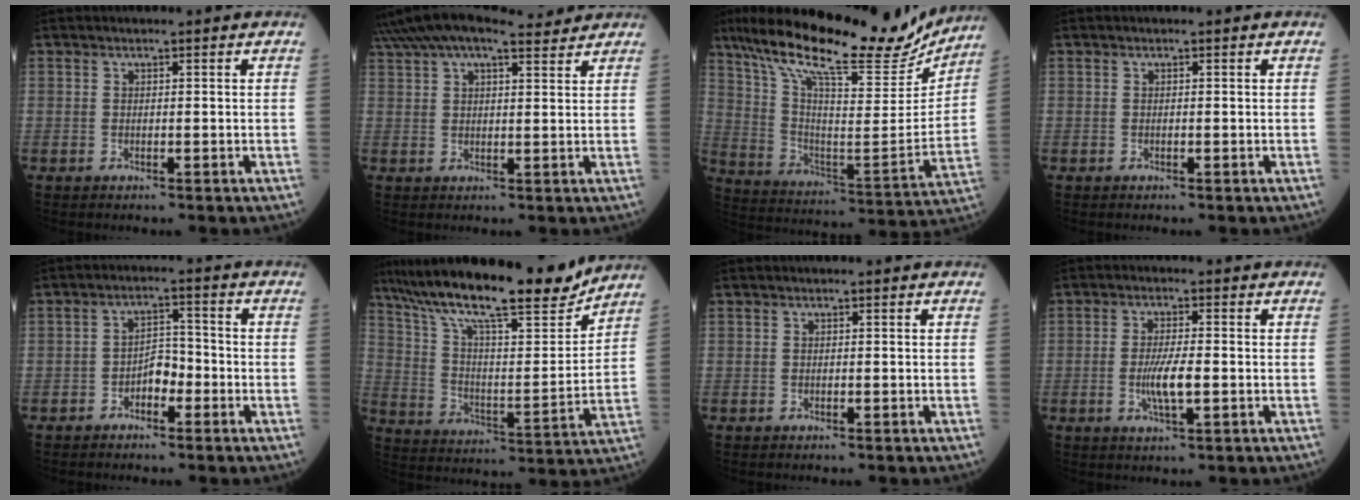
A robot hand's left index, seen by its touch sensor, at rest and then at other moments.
{"total": 12.3, "force": [10.5, 2.9, 5.6], "torque": [-0.109, 0.049, 0.164]}
{"total": 25.5, "force": [21.2, 5.3, 13.2], "torque": [-0.232, -0.011, 0.319]}
{"total": 0.0}
{"total": 3.7, "force": [-1.9, 2.0, 2.6], "torque": [-0.042, 0.012, -0.038]}
{"total": 21.5, "force": [18.0, 2.7, 11.4], "torque": [-0.204, 0.002, 0.290]}
{"total": 0.0}
{"total": 4.9, "force": [-0.9, 0.8, 4.8], "torque": [-0.100, -0.007, -0.017]}